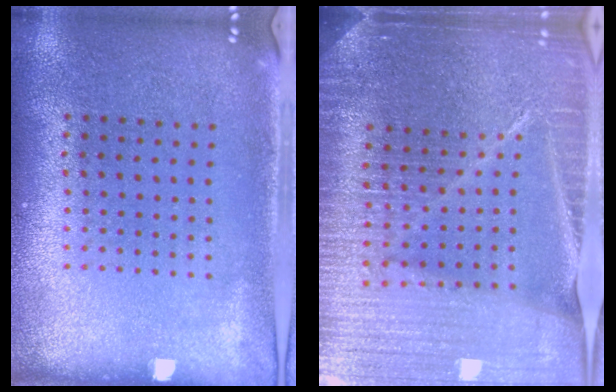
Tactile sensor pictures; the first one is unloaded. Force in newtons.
{"total": 5.4, "press": 4.7, "slide": 2.5}